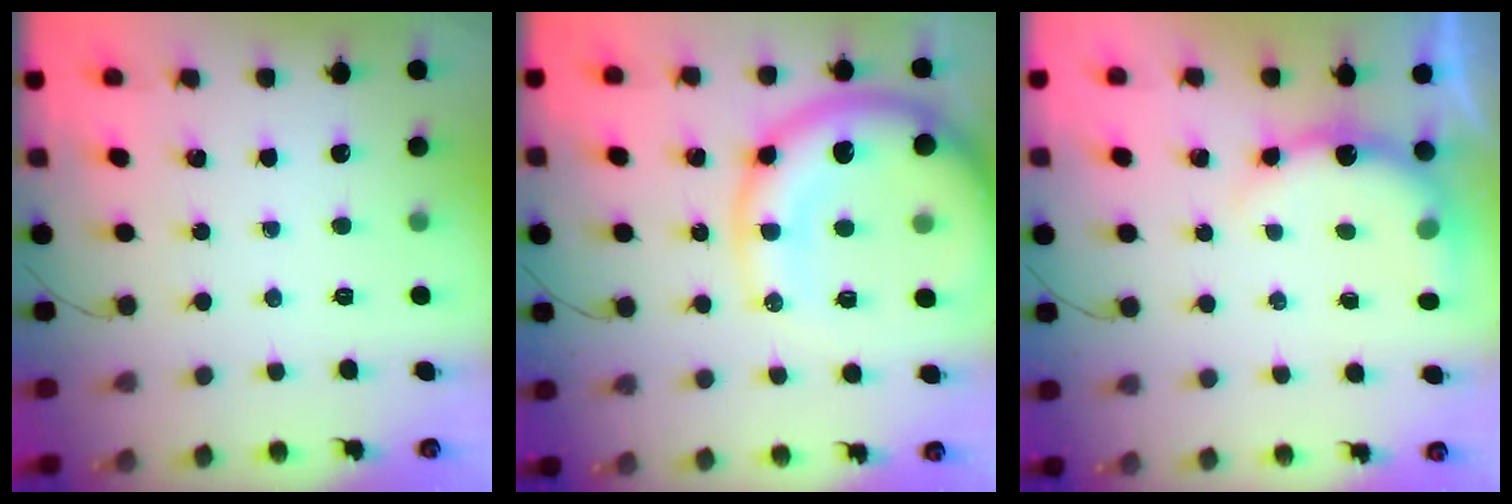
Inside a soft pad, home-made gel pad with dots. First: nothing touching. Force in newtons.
{"total": 19.2, "press": 18.6, "slide": 4.5}
{"total": 9.1, "press": 9.0, "slide": 1.3}